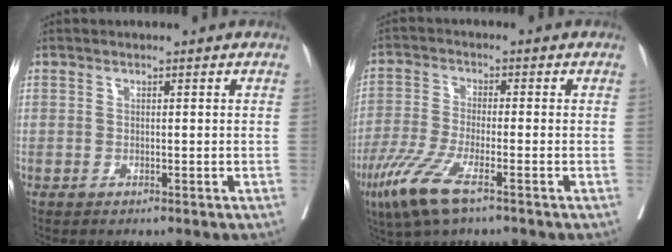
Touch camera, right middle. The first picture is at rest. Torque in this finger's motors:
{"motor_torque": [1.15, -0.99, 0.23, 0.15]}